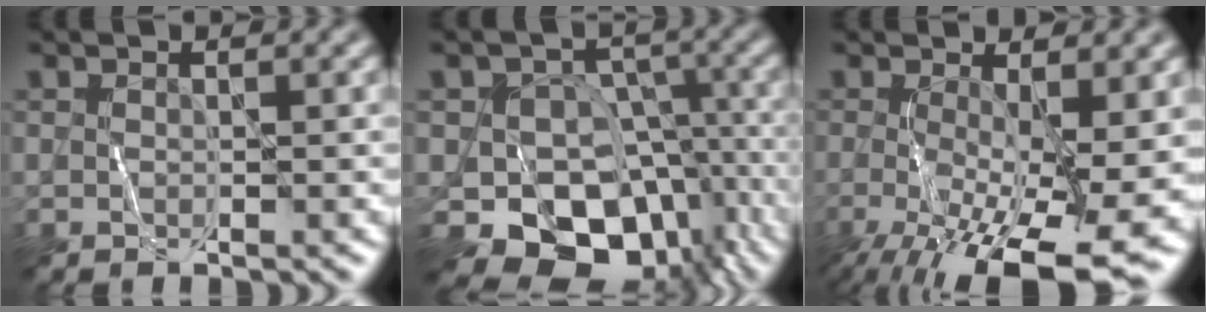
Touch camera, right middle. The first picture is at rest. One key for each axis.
{"total": 13.3, "fx": -7.4, "fy": 9.4, "fz": 5.8, "tx": -0.089, "ty": -0.004, "tz": -0.104}
{"total": 11.3, "fx": -3.5, "fy": 3.6, "fz": 10.1, "tx": -0.183, "ty": -0.028, "tz": -0.052}